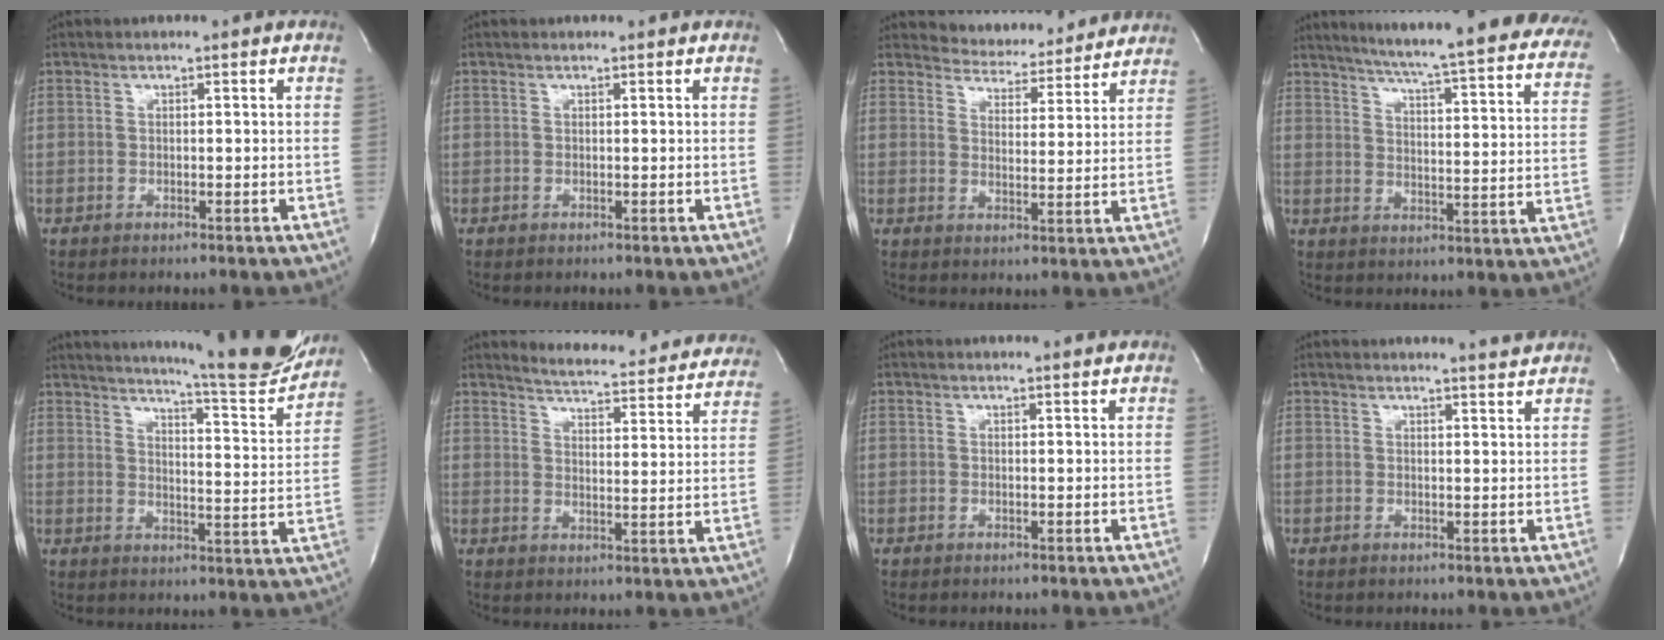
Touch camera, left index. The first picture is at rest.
{"total": 0.5, "force": [0.5, 0.1, 0.0], "torque": [-0.003, 0.003, 0.005]}
{"total": 9.2, "force": [8.9, 2.1, 0.3], "torque": [-0.003, -0.001, 0.115]}
{"total": 29.8, "force": [25.7, 2.5, 14.9], "torque": [-0.197, -0.069, 0.302]}
{"total": 19.7, "force": [18.2, 0.5, 7.5], "torque": [-0.111, -0.075, 0.225]}
{"total": 18.3, "force": [17.6, 3.0, 4.2], "torque": [-0.046, -0.054, 0.200]}
{"total": 1.6, "force": [1.6, -0.2, 0.2], "torque": [-0.010, -0.003, 0.019]}
{"total": 3.6, "force": [3.5, -0.6, 0.4], "torque": [-0.014, -0.009, 0.036]}